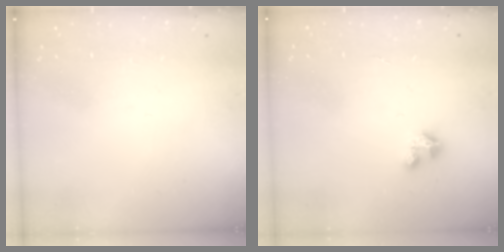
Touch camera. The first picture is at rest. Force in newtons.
{"total": 2.8, "press": 2.8, "slide": 0.2}